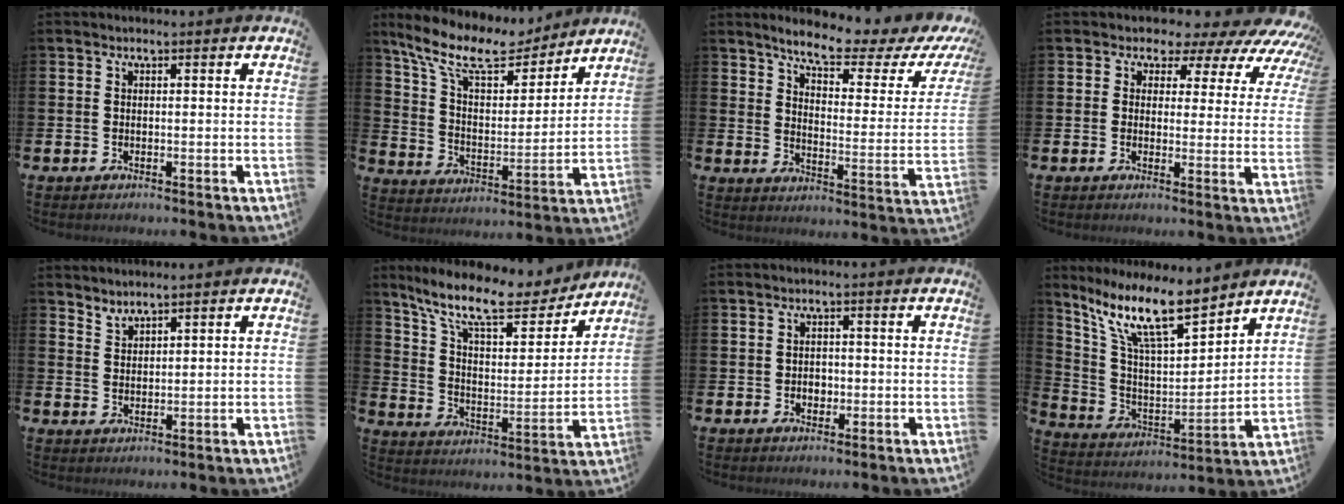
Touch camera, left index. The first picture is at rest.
{"total": 12.1, "force": [10.2, 3.9, 5.3], "torque": [-0.129, -0.060, 0.176]}
{"total": 6.9, "force": [5.9, 0.9, 3.5], "torque": [-0.086, -0.042, 0.091]}
{"total": 3.8, "force": [2.6, 2.6, 0.8], "torque": [-0.017, -0.038, 0.028]}
{"total": 2.4, "force": [2.4, 0.0, -0.4], "torque": [0.010, -0.013, 0.044]}
{"total": 12.6, "force": [10.6, 3.4, 5.9], "torque": [-0.139, -0.060, 0.181]}
{"total": 1.6, "force": [-0.2, 1.4, 0.7], "torque": [0.007, -0.002, -0.012]}
{"total": 13.1, "force": [10.2, 3.2, 7.6], "torque": [-0.164, -0.054, 0.175]}